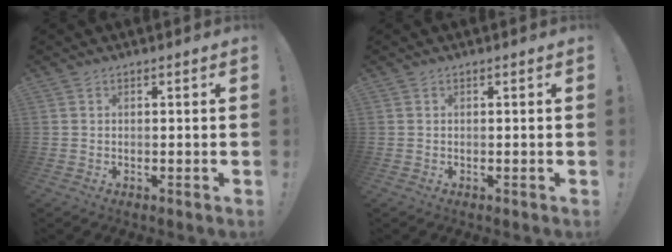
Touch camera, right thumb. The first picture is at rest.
{"total": 0.0}